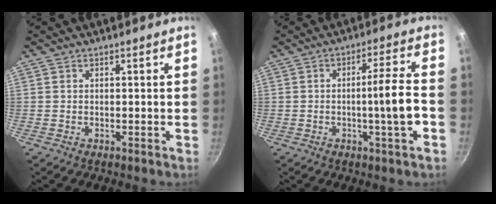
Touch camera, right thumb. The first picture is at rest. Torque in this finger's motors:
{"motor_torque": [2.63, 2.37, 2.11, -0.66, 0.80]}